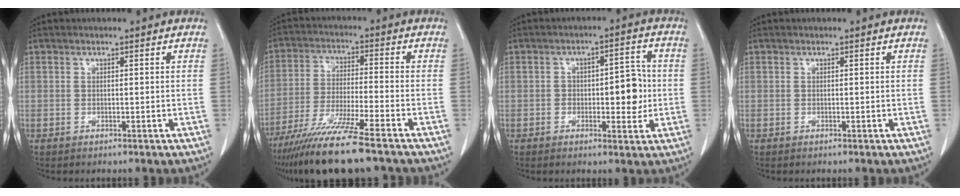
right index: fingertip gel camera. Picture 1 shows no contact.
{"total": 13.4, "force": [-10.3, -0.2, 8.5], "torque": [-0.157, -0.043, -0.177]}
{"total": 6.5, "force": [-0.6, 3.1, 5.7], "torque": [-0.068, 0.017, -0.003]}
{"total": 0.0}